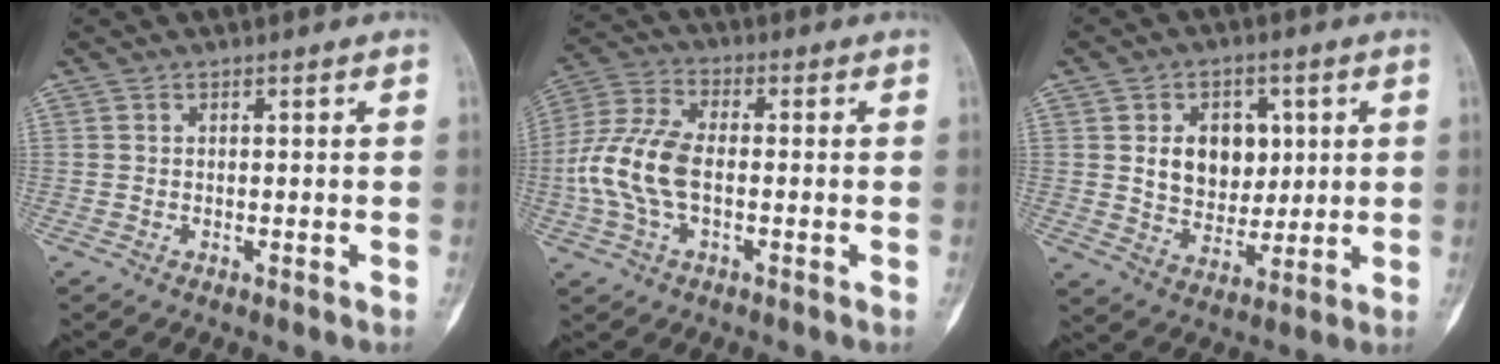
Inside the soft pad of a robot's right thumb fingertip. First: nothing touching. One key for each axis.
{"total": 11.5, "fx": -1.5, "fy": 6.2, "fz": 9.6, "tx": -0.219, "ty": 0.026, "tz": -0.032}
{"total": 11.0, "fx": 2.5, "fy": 8.2, "fz": 6.9, "tx": -0.060, "ty": -0.012, "tz": 0.050}